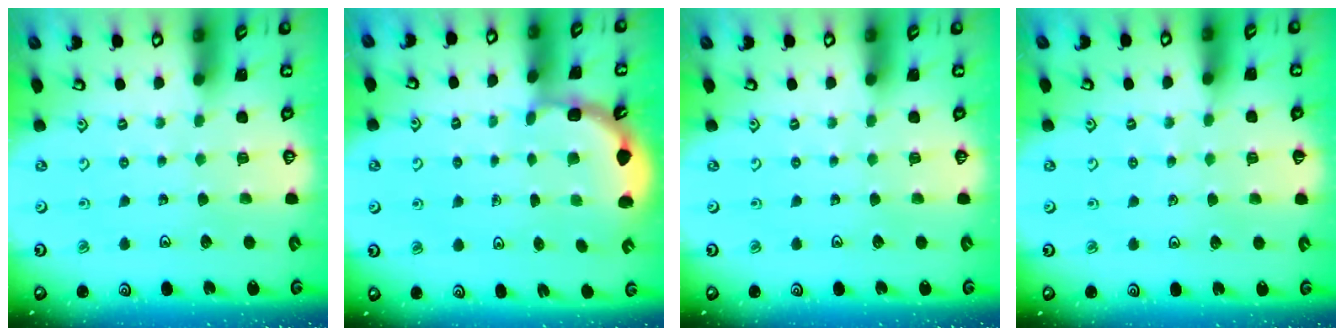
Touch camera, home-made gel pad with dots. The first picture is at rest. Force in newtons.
{"total": 2.8, "press": 2.8, "slide": 0.6}
{"total": 0.0}
{"total": 2.1, "press": 2.0, "slide": 0.5}